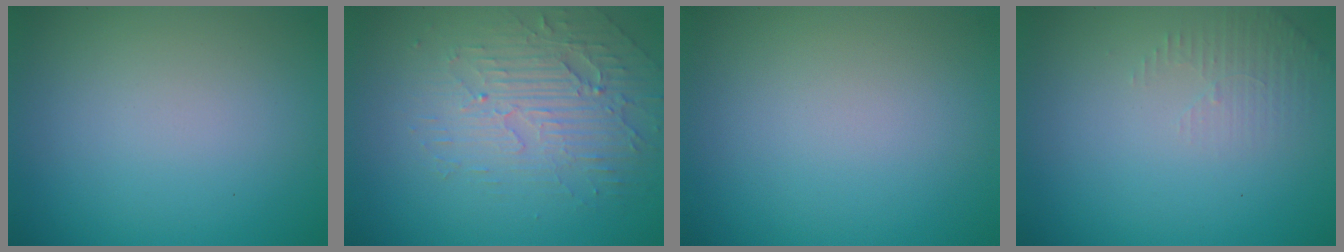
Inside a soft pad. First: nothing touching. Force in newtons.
{"total": 3.8, "press": 3.4, "slide": 1.8}
{"total": 0.0}
{"total": 1.5, "press": 1.5, "slide": 0.4}